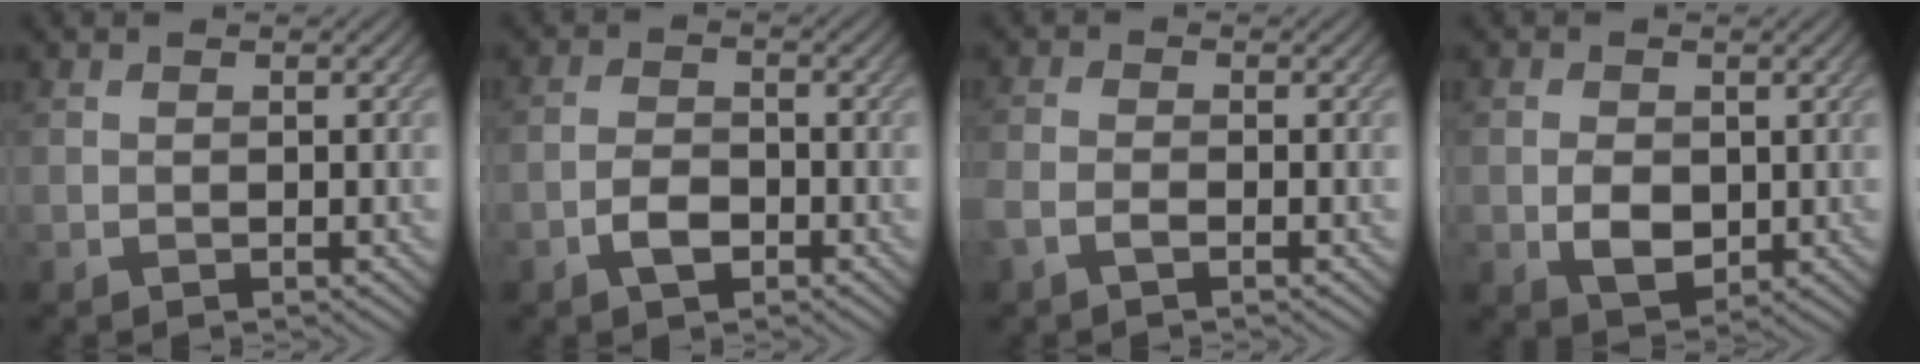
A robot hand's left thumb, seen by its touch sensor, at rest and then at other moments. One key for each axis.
{"total": 3.3, "fx": -1.7, "fy": 1.8, "fz": 2.1, "tx": -0.043, "ty": 0.002, "tz": -0.038}
{"total": 2.2, "fx": -1.3, "fy": 0.9, "fz": 1.6, "tx": -0.038, "ty": 0.000, "tz": -0.031}
{"total": 3.7, "fx": -0.3, "fy": 2.7, "fz": 2.6, "tx": -0.052, "ty": -0.005, "tz": -0.005}